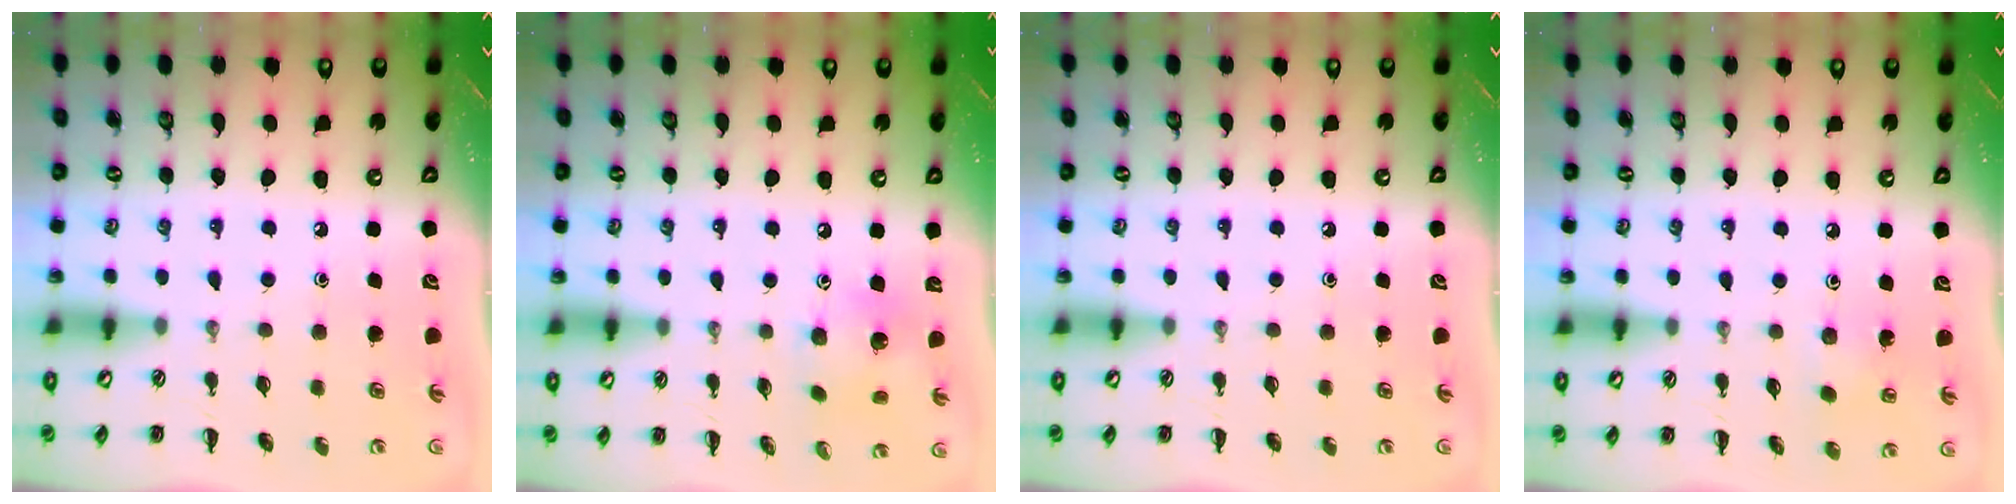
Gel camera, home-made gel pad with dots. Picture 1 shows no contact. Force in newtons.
{"total": 6.6, "press": 6.4, "slide": 1.4}
{"total": 0.0}
{"total": 3.1, "press": 2.9, "slide": 1.0}